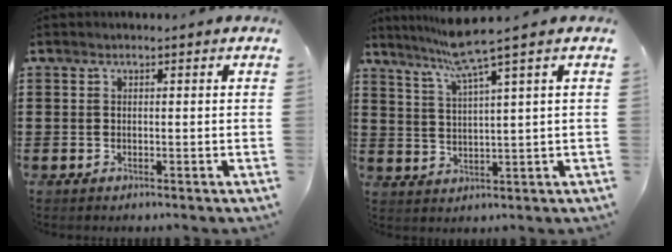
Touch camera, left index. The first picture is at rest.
{"total": 5.3, "force": [4.0, -1.1, 3.4], "torque": [-0.077, -0.010, 0.066]}